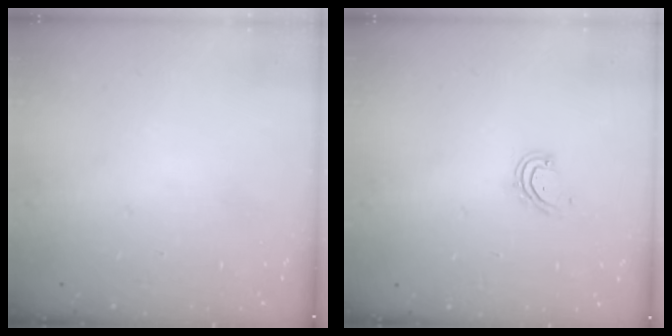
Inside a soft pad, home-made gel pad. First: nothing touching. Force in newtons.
{"total": 4.1, "press": 4.1, "slide": 0.3}